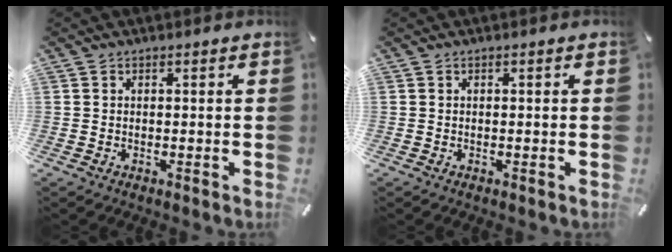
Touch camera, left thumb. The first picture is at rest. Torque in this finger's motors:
{"motor_torque": [-0.01, 0.01, -0.01, 0.01, 0.00]}